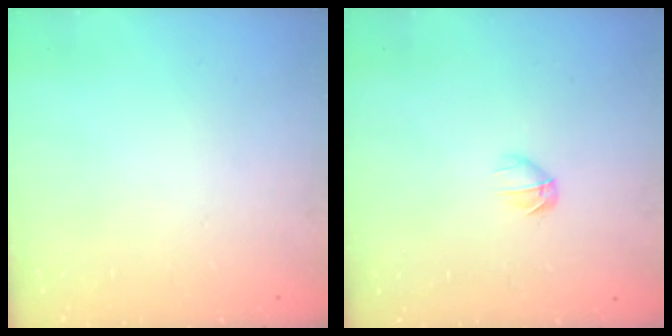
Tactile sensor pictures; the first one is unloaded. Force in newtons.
{"total": 3.6, "press": 3.4, "slide": 1.0}